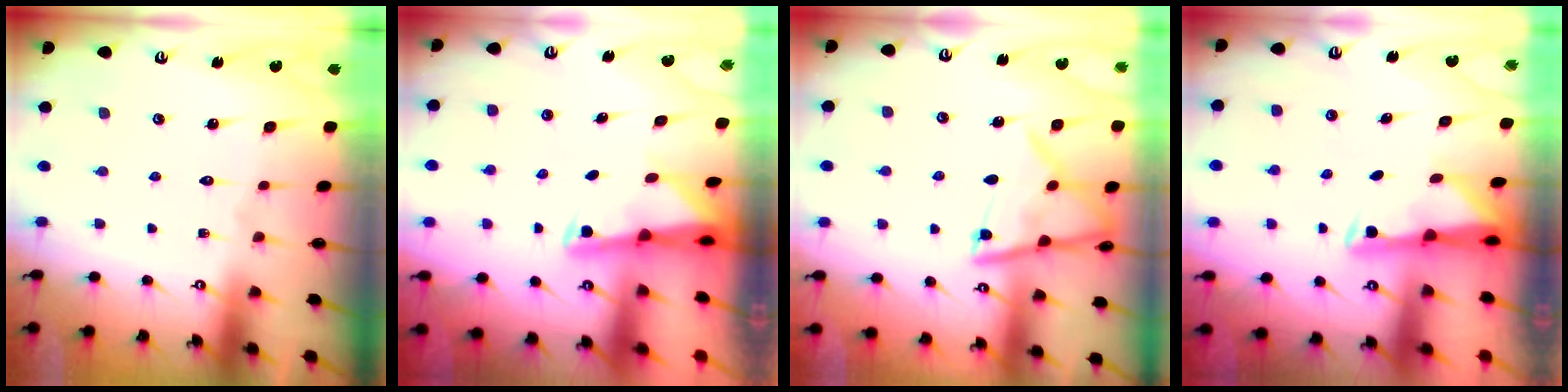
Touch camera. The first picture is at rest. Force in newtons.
{"total": 2.4, "press": 2.3, "slide": 0.5}
{"total": 12.3, "press": 12.3, "slide": 1.0}
{"total": 3.0, "press": 2.9, "slide": 0.5}